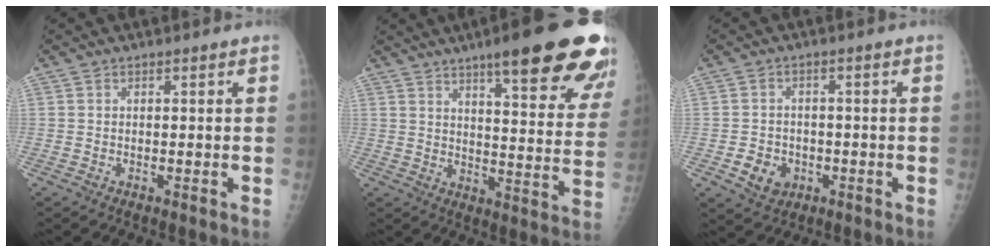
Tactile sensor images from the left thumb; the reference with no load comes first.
{"total": 24.3, "force": [16.2, 4.6, 17.6], "torque": [-0.206, -0.061, 0.207]}
{"total": 5.3, "force": [-1.8, 4.5, 2.3], "torque": [-0.023, 0.008, -0.021]}